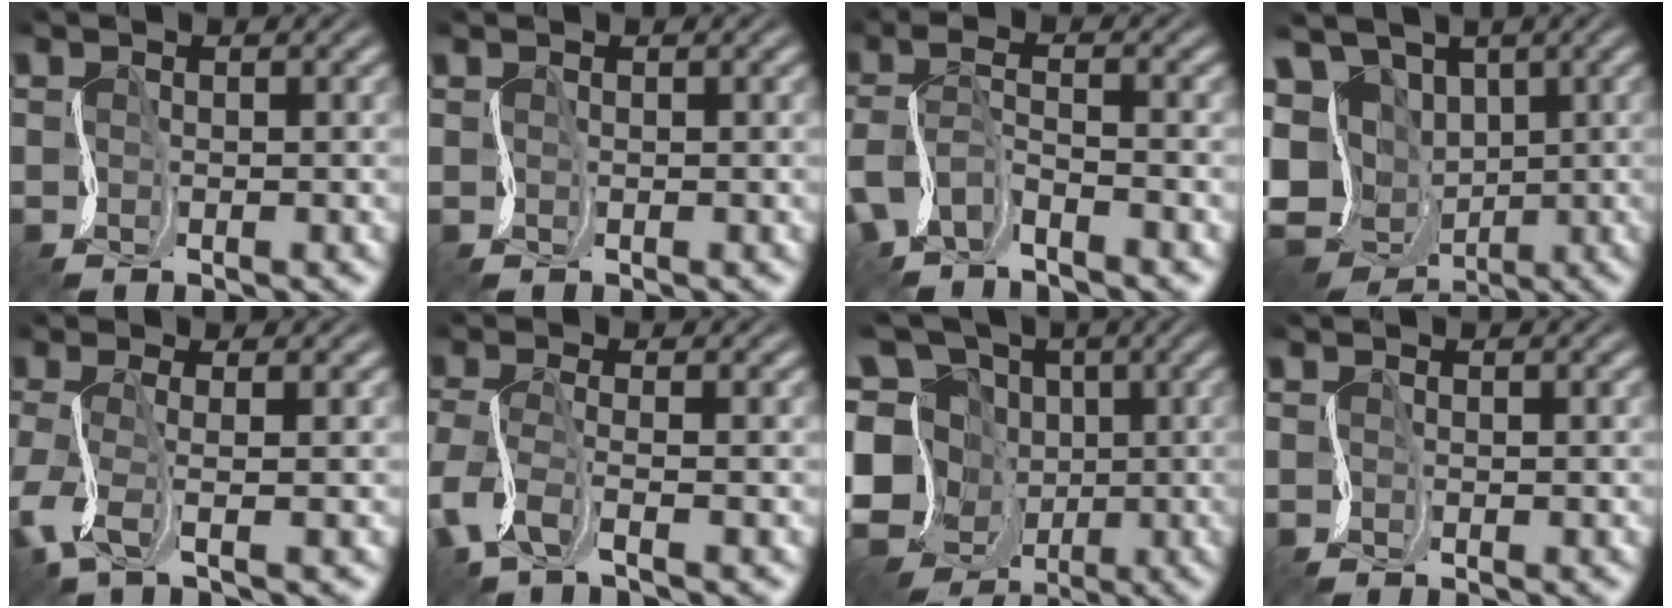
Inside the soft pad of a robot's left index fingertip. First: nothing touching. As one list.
[{"total": 0.0}, {"total": 4.3, "force": [-2.2, 1.9, 3.2], "torque": [-0.075, -0.003, -0.055]}, {"total": 15.1, "force": [-0.8, 13.0, 7.6], "torque": [-0.172, -0.003, -0.026]}, {"total": 3.5, "force": [-0.7, 0.8, 3.3], "torque": [-0.079, -0.001, -0.023]}, {"total": 3.4, "force": [-1.3, 1.1, 3.0], "torque": [-0.075, -0.005, -0.034]}, {"total": 17.5, "force": [-2.6, 15.5, 7.9], "torque": [-0.183, 0.028, -0.067]}, {"total": 0.0}]